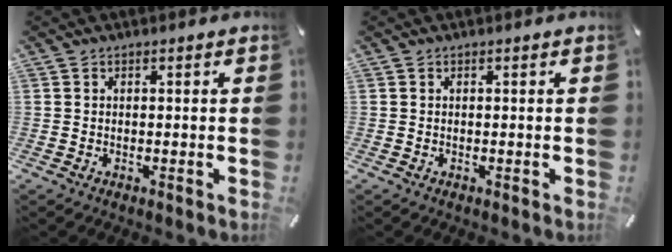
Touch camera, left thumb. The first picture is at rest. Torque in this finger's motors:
{"motor_torque": [0.08, 0.08, -0.04, -0.03, 0.00]}